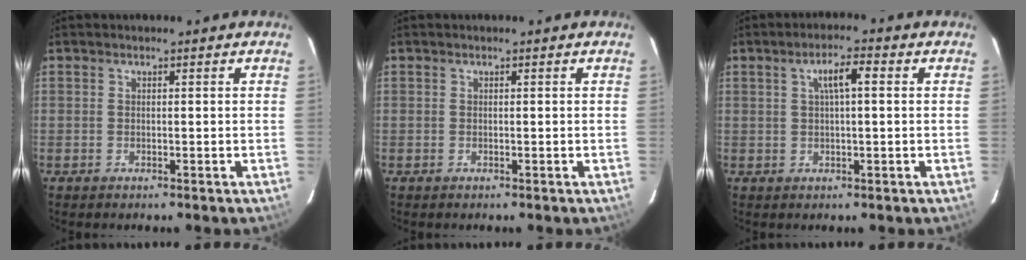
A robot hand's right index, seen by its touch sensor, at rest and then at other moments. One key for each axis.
{"total": 0.0}
{"total": 4.4, "fx": 1.2, "fy": 0.8, "fz": 4.2, "tx": -0.077, "ty": 0.010, "tz": 0.022}